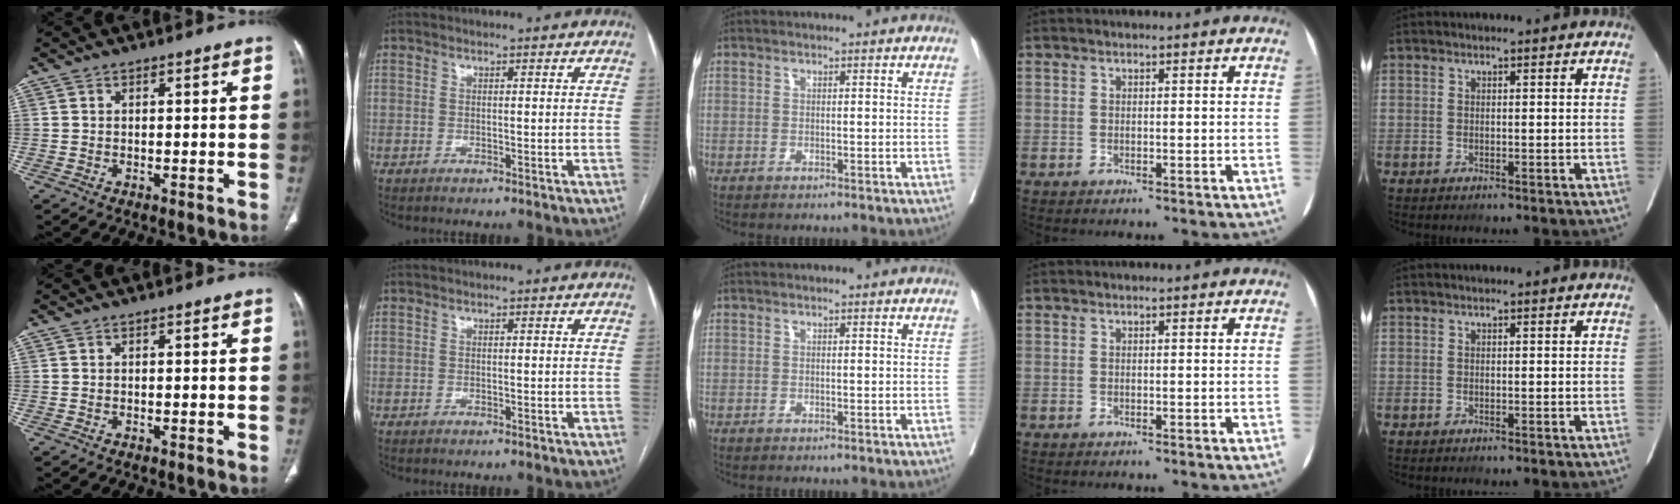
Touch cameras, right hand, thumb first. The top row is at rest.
{}